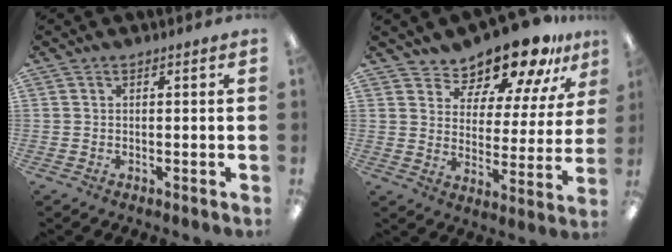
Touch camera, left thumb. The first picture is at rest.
{"total": 14.9, "force": [13.1, 4.9, 5.1], "torque": [-0.086, -0.106, 0.227]}